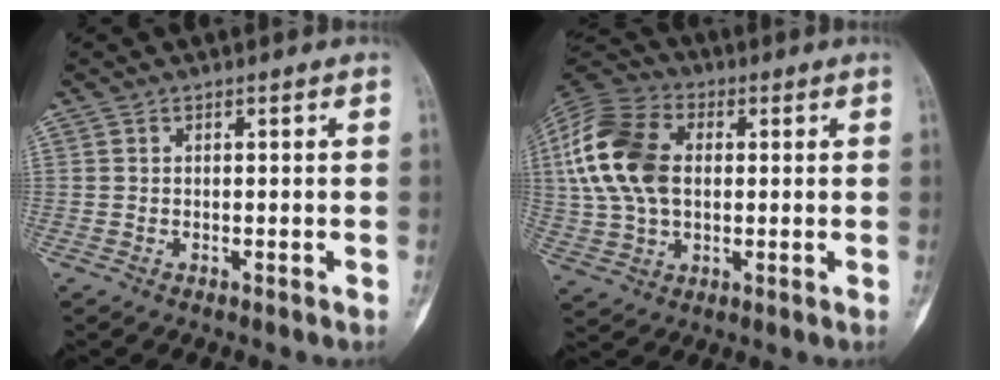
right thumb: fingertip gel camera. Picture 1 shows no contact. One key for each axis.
{"total": 17.2, "fx": 2.3, "fy": 11.4, "fz": 12.7, "tx": -0.253, "ty": 0.017, "tz": 0.038}